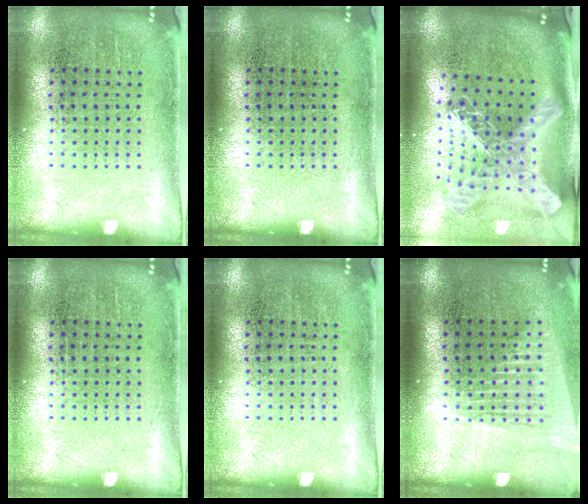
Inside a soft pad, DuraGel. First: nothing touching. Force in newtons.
{"total": 0.0}
{"total": 2.9, "press": 2.1, "slide": 2.1}
{"total": 0.0}
{"total": 0.0}
{"total": 1.5, "press": 1.3, "slide": 0.8}